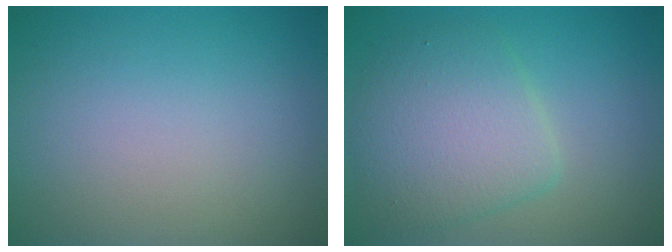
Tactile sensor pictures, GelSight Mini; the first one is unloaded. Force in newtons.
{"total": 5.3, "press": 5.3, "slide": 0.1}